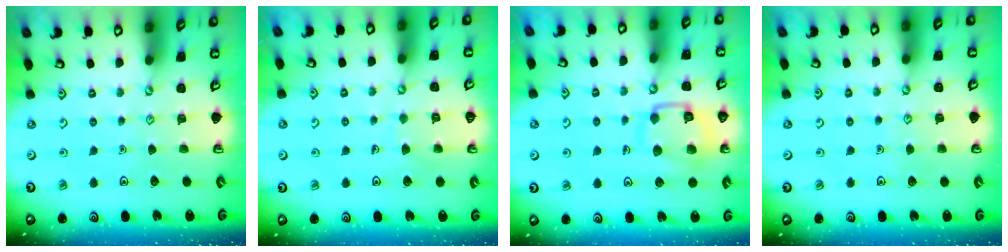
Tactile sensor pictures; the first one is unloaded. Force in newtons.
{"total": 5.1, "press": 5.1, "slide": 0.5}
{"total": 12.2, "press": 12.2, "slide": 0.9}
{"total": 4.5, "press": 4.5, "slide": 0.3}